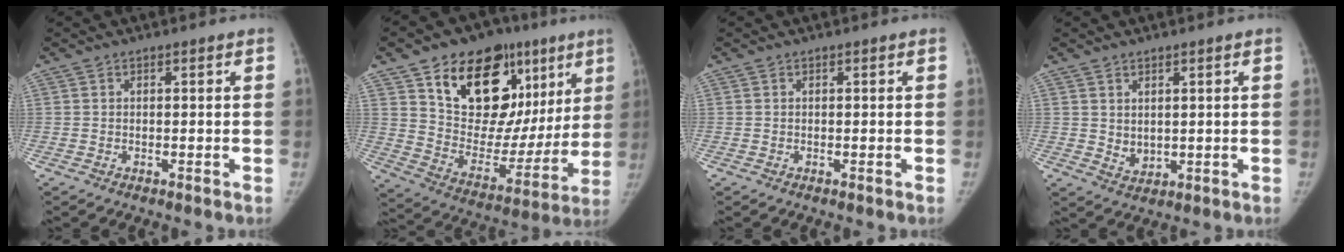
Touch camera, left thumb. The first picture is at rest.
{"total": 27.8, "force": [13.2, 16.6, 17.9], "torque": [-0.209, -0.009, 0.221]}
{"total": 0.0}
{"total": 3.2, "force": [1.3, 2.2, 2.0], "torque": [-0.027, -0.017, 0.035]}